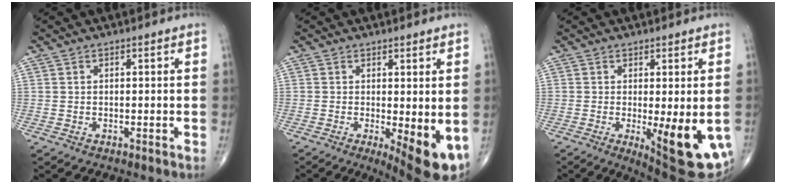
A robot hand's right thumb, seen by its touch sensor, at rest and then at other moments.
{"total": 8.9, "force": [-1.4, 2.8, 8.4], "torque": [-0.110, -0.021, -0.010]}
{"total": 13.3, "force": [-3.0, 3.9, 12.4], "torque": [-0.147, -0.026, -0.026]}